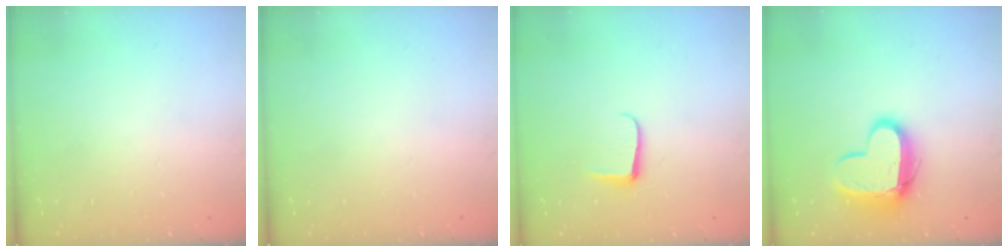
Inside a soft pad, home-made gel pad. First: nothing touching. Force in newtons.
{"total": 0.0}
{"total": 5.4, "press": 5.4, "slide": 0.7}
{"total": 13.2, "press": 13.2, "slide": 1.2}